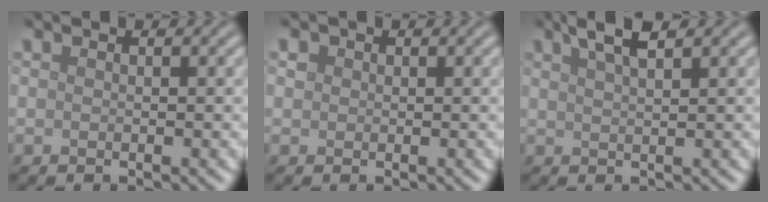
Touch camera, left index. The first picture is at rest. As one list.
[{"total": 0.9, "force": [0.2, 0.8, 0.1], "torque": [0.001, 0.002, 0.002]}, {"total": 3.0, "force": [2.0, 0.6, 2.1], "torque": [-0.026, 0.008, 0.034]}]